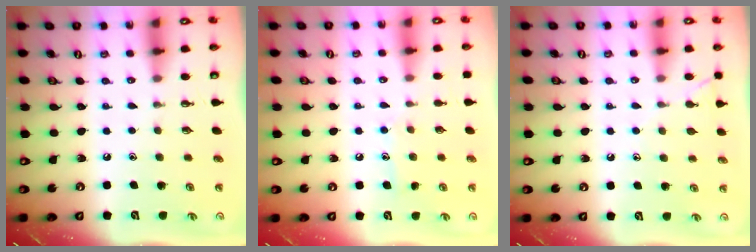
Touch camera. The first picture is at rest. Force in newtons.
{"total": 6.6, "press": 6.6, "slide": 0.4}
{"total": 6.0, "press": 6.0, "slide": 0.6}